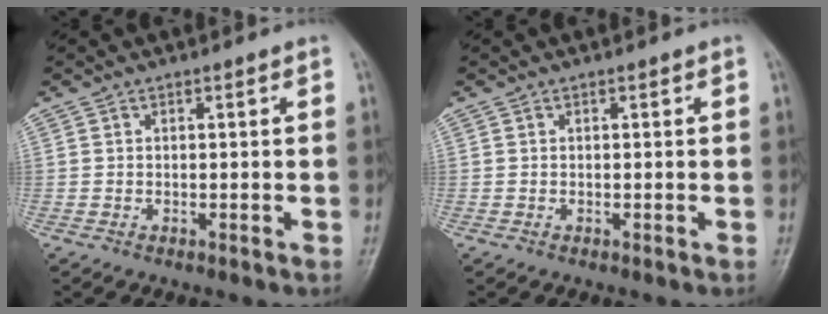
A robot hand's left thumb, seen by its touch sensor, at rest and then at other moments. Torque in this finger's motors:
{"motor_torque": [0.01, 0.00, -0.01, -0.02, 0.00]}